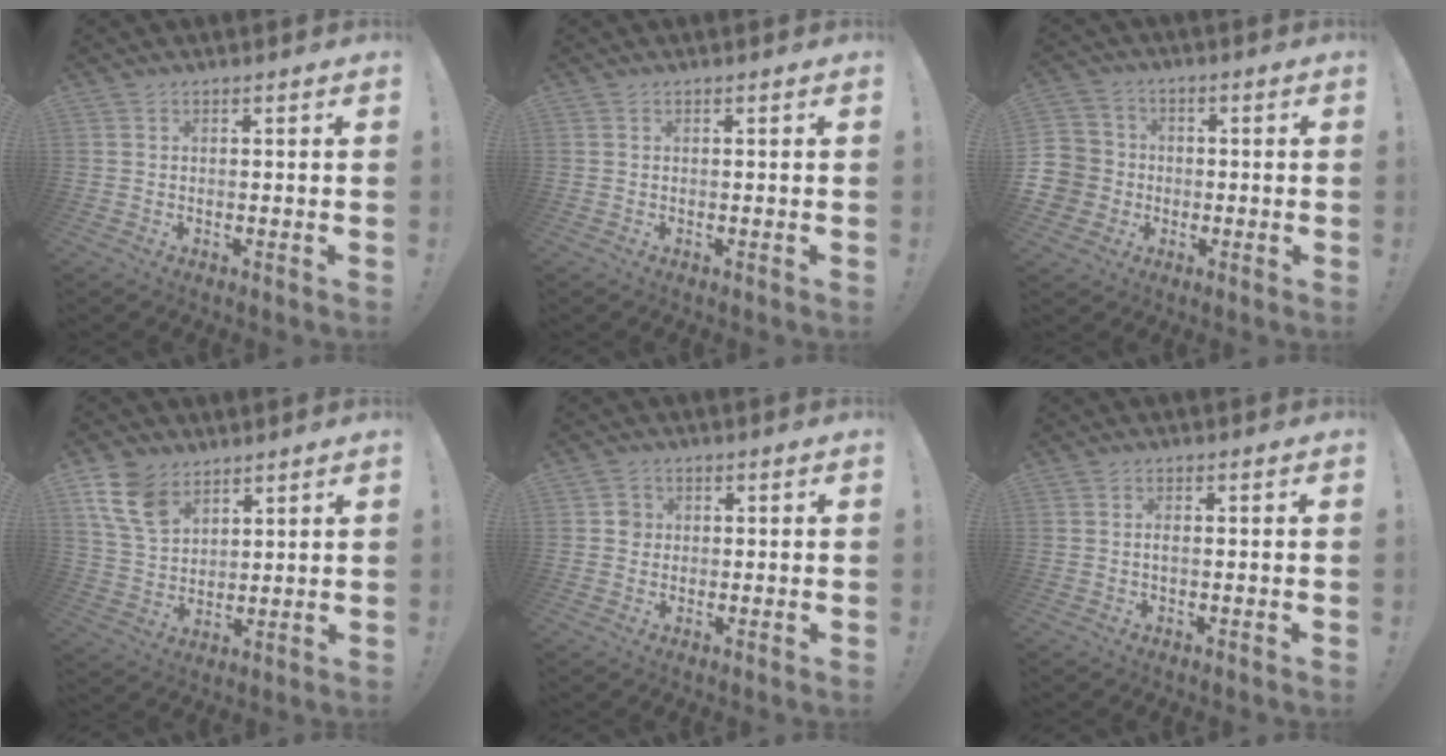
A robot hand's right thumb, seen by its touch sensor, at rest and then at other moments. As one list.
[{"total": 0.0}, {"total": 8.3, "force": [-1.8, 7.9, 1.8], "torque": [-0.046, 0.019, -0.030]}, {"total": 12.0, "force": [7.3, 7.5, 5.9], "torque": [-0.119, -0.025, 0.149]}, {"total": 3.5, "force": [0.0, 3.3, 1.0], "torque": [-0.005, 0.005, -0.001]}, {"total": 1.1, "force": [-0.4, 0.1, 1.0], "torque": [-0.026, 0.004, -0.006]}]